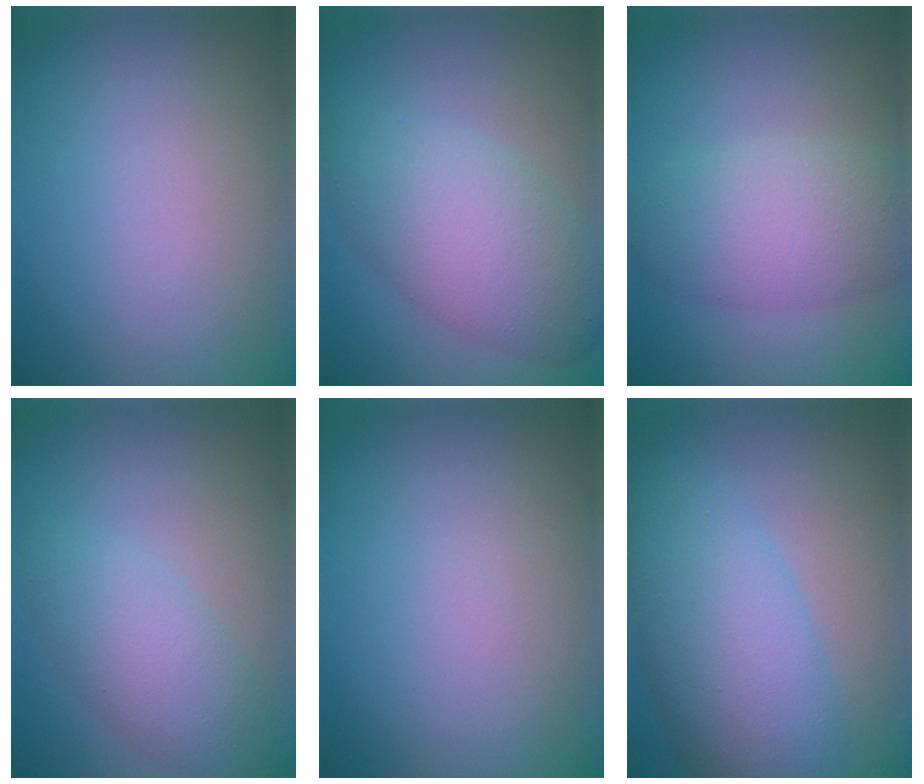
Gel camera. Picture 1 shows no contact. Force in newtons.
{"total": 6.9, "press": 6.9, "slide": 0.3}
{"total": 5.4, "press": 5.4, "slide": 0.3}
{"total": 4.2, "press": 4.2, "slide": 0.0}
{"total": 0.0}
{"total": 7.6, "press": 7.6, "slide": 0.1}